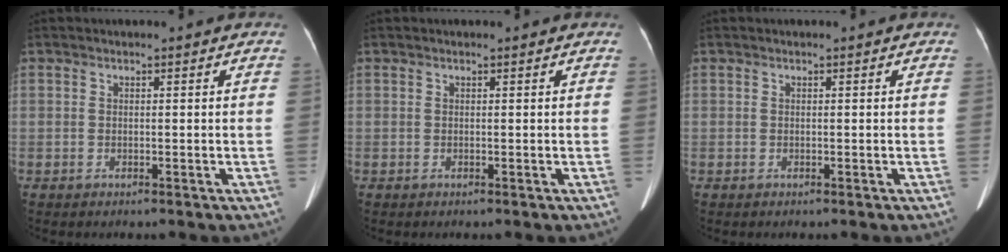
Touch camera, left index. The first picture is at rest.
{"total": 0.0}
{"total": 0.0}